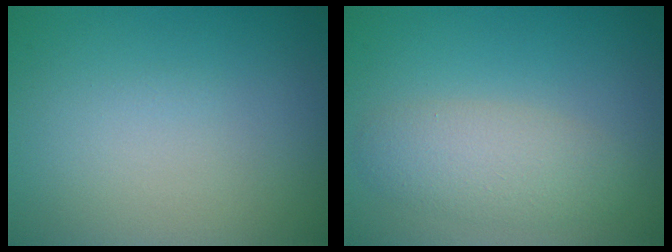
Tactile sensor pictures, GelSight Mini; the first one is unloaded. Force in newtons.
{"total": 3.3, "press": 3.3, "slide": 0.2}